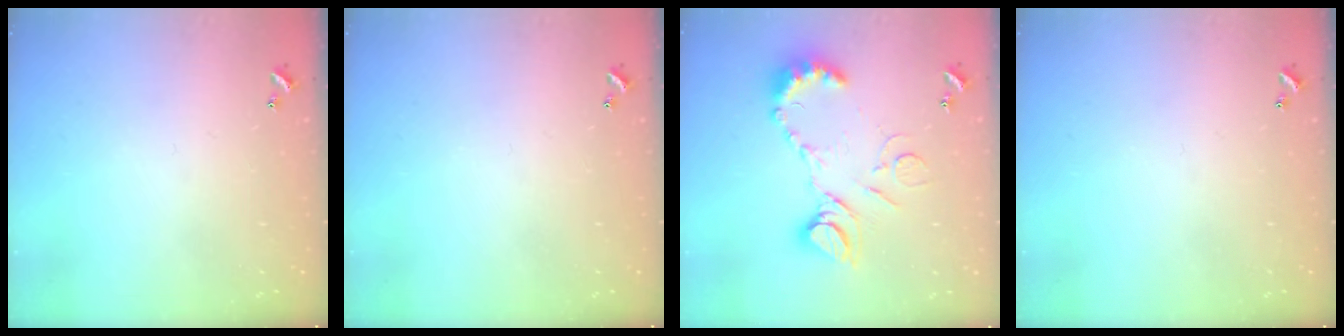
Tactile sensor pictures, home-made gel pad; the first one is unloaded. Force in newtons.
{"total": 0.0}
{"total": 13.8, "press": 13.8, "slide": 1.4}
{"total": 0.0}